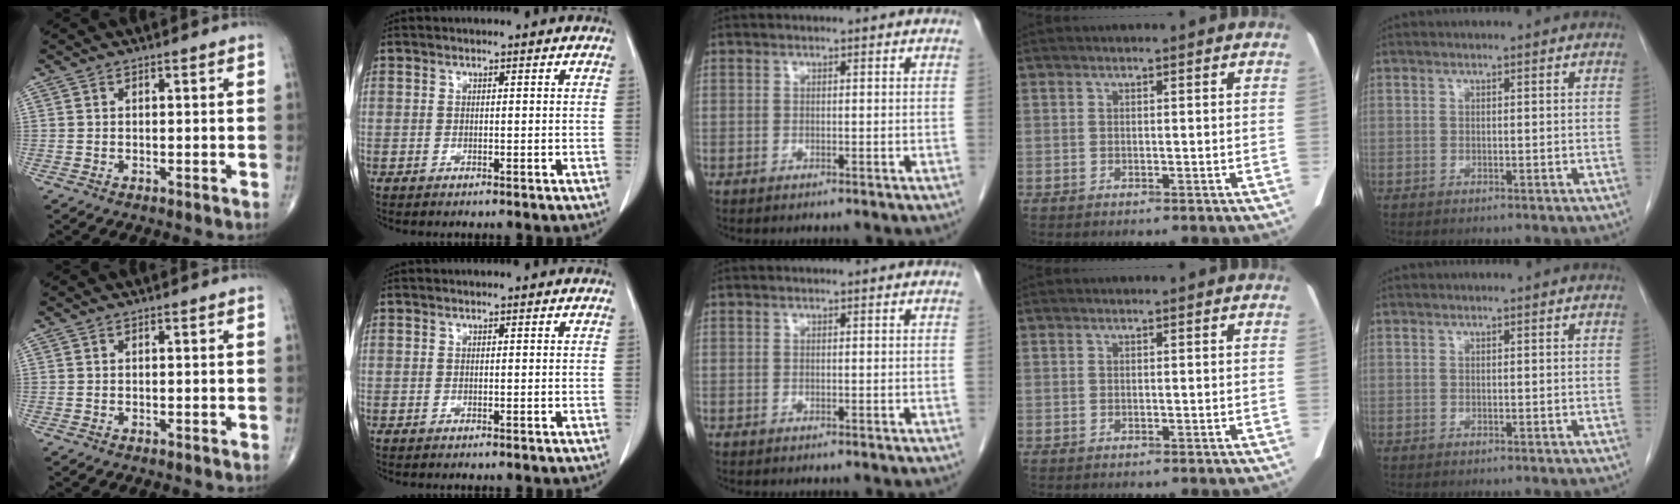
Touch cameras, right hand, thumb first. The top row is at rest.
{}